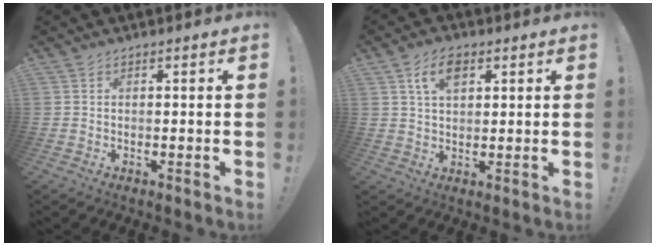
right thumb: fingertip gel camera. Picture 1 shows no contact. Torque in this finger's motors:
{"motor_torque": [0.18, 0.16, 0.02, 0.00, 0.00]}